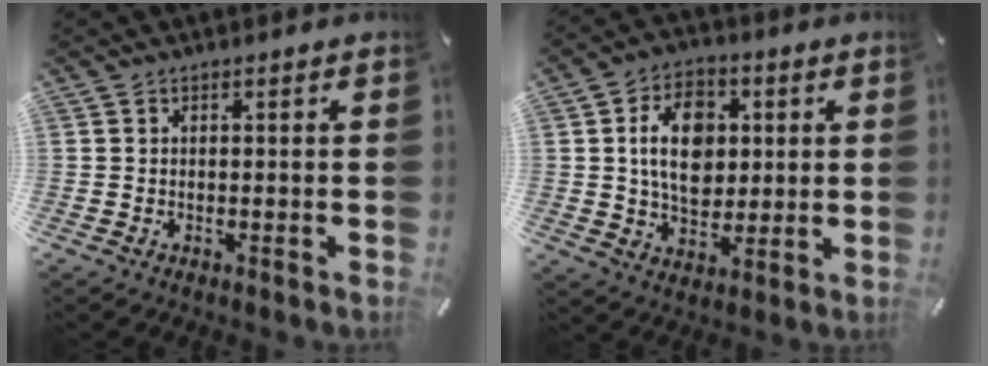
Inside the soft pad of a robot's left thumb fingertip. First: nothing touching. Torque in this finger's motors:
{"motor_torque": [0.56, 0.41, 0.27, -0.02, 0.39]}